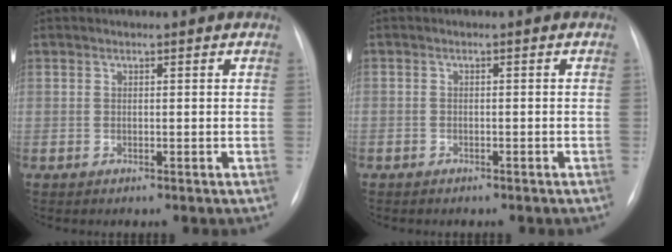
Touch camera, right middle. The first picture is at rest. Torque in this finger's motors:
{"motor_torque": [1.05, -1.09, -0.11, -0.21]}